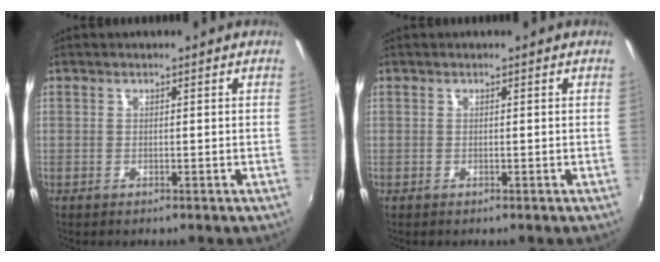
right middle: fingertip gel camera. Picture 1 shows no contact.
{"total": 0.0}